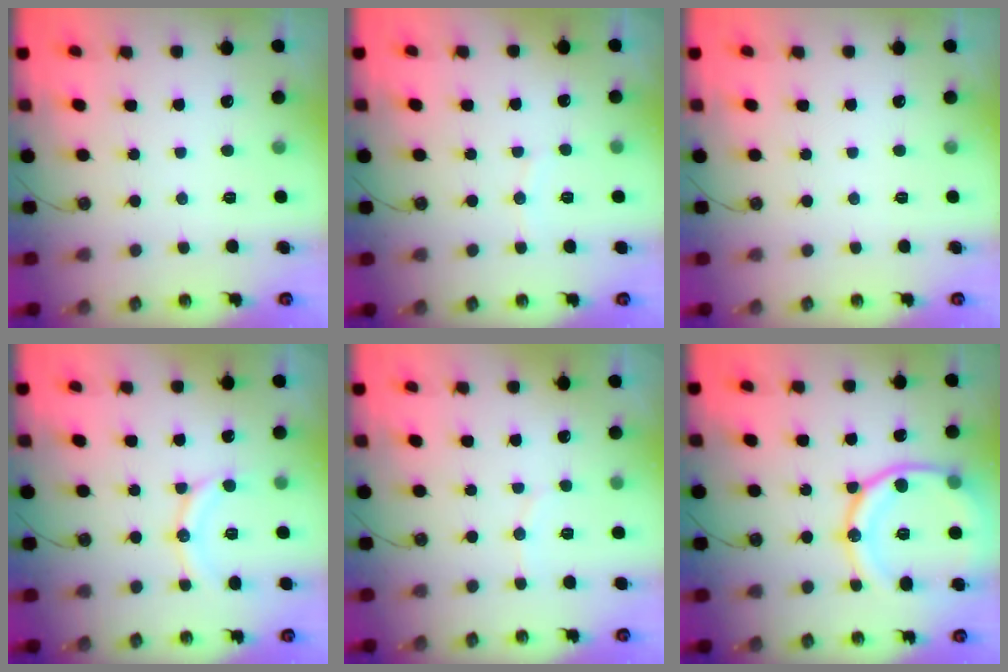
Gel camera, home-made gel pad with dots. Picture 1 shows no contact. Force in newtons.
{"total": 2.4, "press": 2.3, "slide": 0.3}
{"total": 0.0}
{"total": 10.2, "press": 10.2, "slide": 0.4}
{"total": 5.5, "press": 5.4, "slide": 1.0}
{"total": 19.3, "press": 19.2, "slide": 2.1}